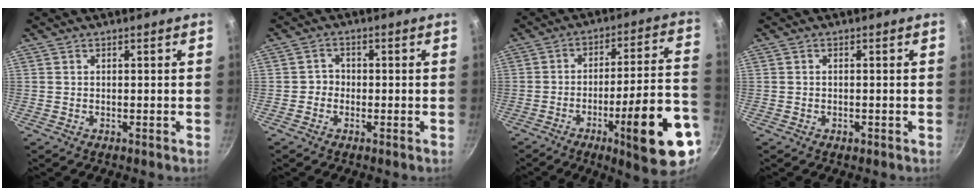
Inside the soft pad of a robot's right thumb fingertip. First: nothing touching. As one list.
[{"total": 2.0, "force": [-0.8, 1.8, 0.5], "torque": [0.008, 0.009, -0.019]}, {"total": 20.5, "force": [-8.6, 4.1, 18.2], "torque": [-0.228, 0.039, -0.120]}, {"total": 0.9, "force": [-0.4, 0.6, 0.5], "torque": [-0.008, 0.001, -0.008]}]